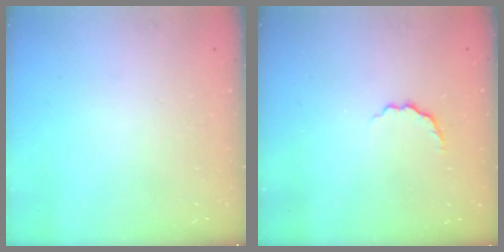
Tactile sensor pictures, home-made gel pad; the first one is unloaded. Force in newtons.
{"total": 3.4, "press": 3.3, "slide": 0.8}